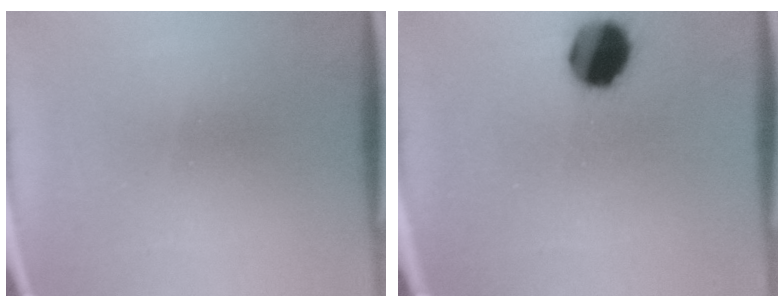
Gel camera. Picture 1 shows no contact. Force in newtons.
{"total": 11.7}